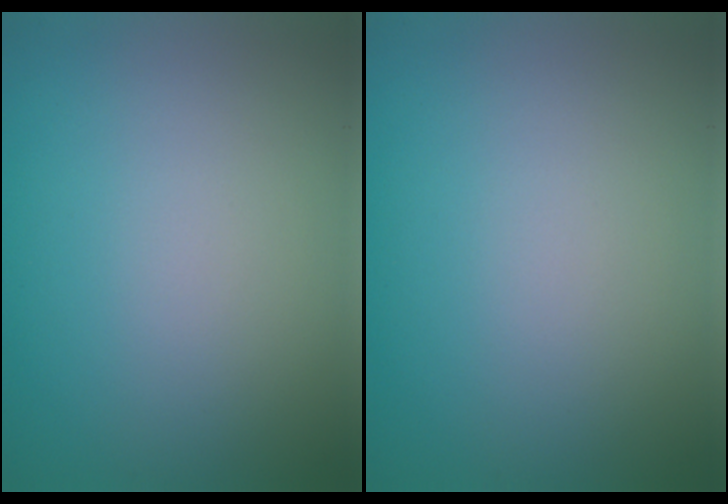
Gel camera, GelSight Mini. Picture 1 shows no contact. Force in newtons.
{"total": 0.0}